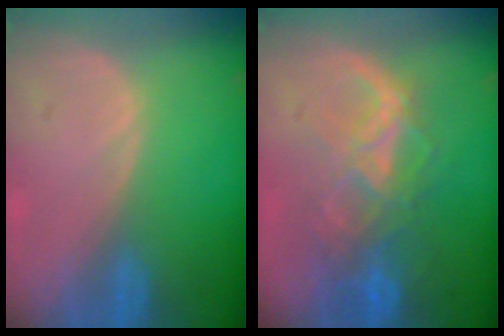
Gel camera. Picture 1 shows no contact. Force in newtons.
{"total": 8.8, "press": 7.5, "slide": 4.7}